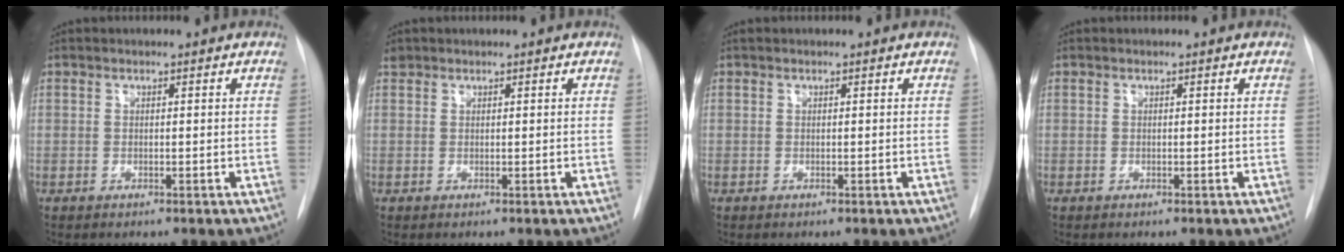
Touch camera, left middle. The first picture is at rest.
{"total": 0.7, "force": [0.6, 0.4, 0.0], "torque": [-0.003, 0.012, 0.011]}
{"total": 0.0}
{"total": 0.0}